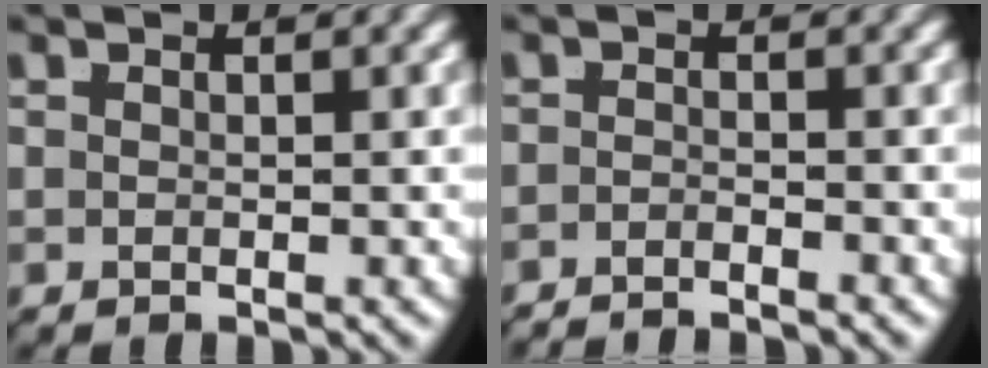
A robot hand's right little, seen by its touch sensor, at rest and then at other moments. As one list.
[{"total": 2.6, "force": [-2.6, -0.2, -0.1], "torque": [0.006, -0.011, -0.042]}]